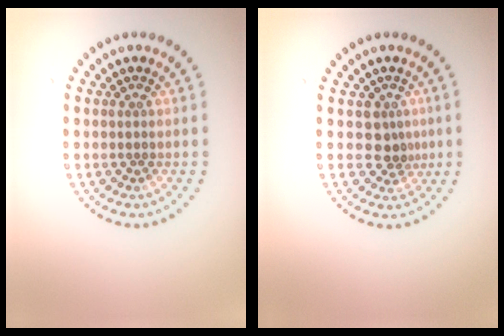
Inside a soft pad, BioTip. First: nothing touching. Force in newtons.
{"total": 2.3, "press": 1.7, "slide": 1.5}